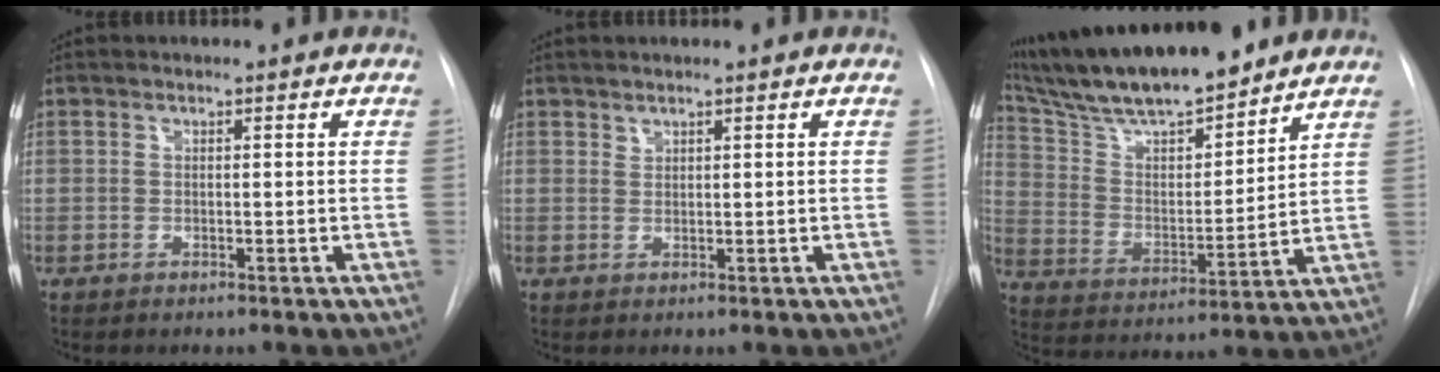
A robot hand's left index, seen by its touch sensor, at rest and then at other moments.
{"total": 0.7, "force": [0.7, 0.1, 0.0], "torque": [-0.002, 0.000, 0.014]}
{"total": 18.0, "force": [15.5, 2.4, 8.7], "torque": [-0.160, 0.005, 0.276]}